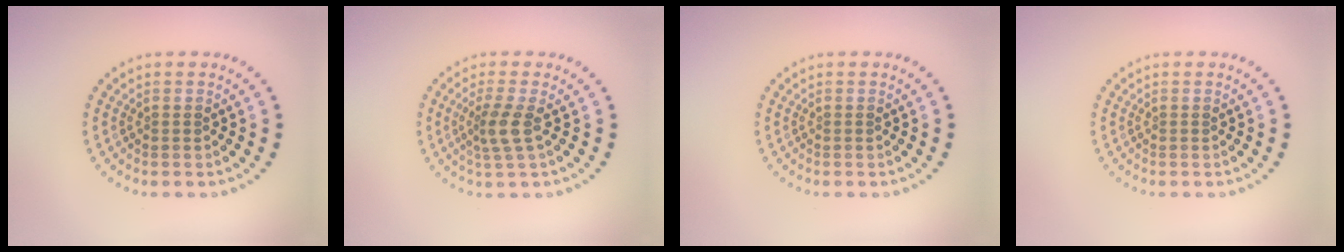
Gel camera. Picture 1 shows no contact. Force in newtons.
{"total": 2.4, "press": 1.9, "slide": 1.6}
{"total": 0.0}
{"total": 0.0}